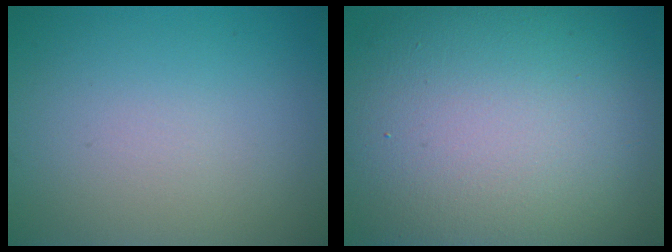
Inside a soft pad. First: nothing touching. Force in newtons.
{"total": 16.0, "press": 16.0, "slide": 1.3}